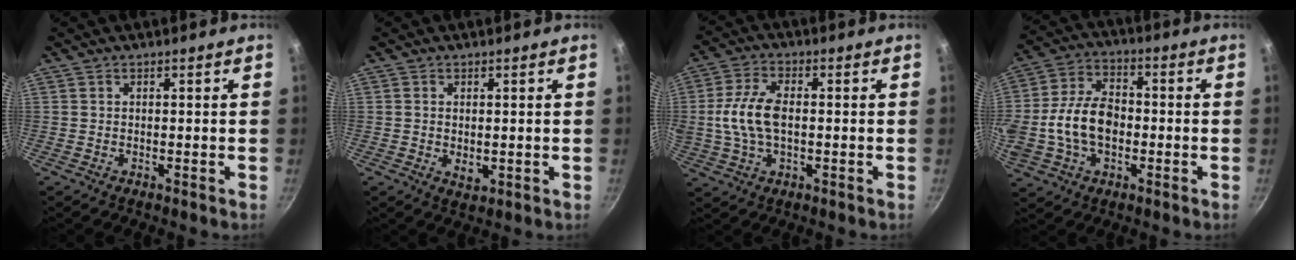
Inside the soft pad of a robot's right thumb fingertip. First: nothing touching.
{"total": 2.8, "force": [0.0, 1.8, 2.2], "torque": [-0.036, -0.007, 0.003]}
{"total": 10.1, "force": [0.0, 5.5, 8.5], "torque": [-0.172, 0.017, -0.005]}
{"total": 14.0, "force": [-1.8, 9.4, 10.2], "torque": [-0.179, 0.029, -0.040]}